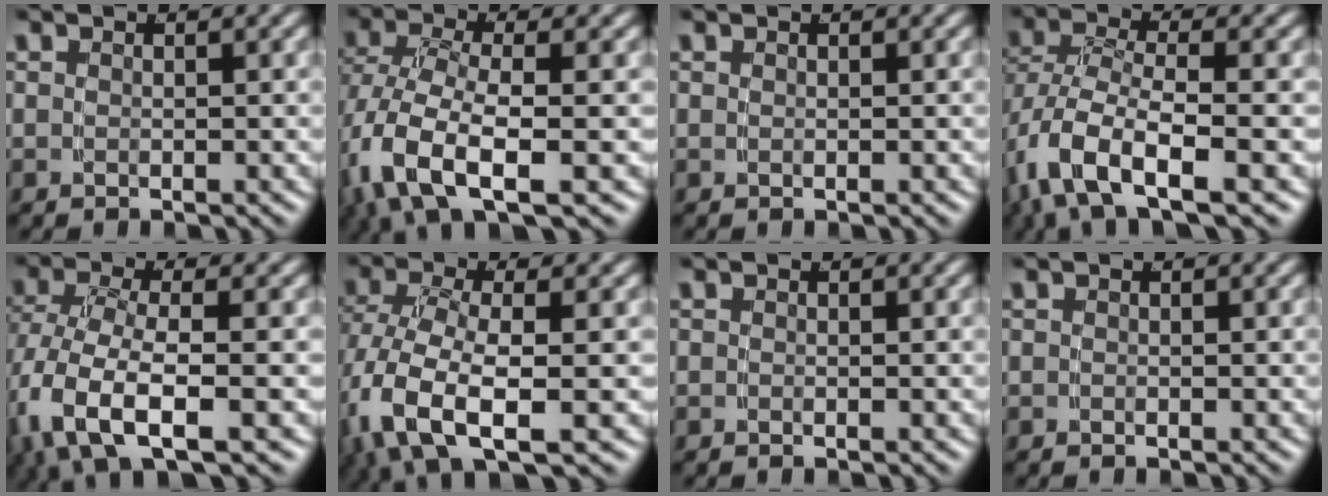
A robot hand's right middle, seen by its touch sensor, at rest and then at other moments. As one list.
[{"total": 6.9, "force": [-2.4, 3.5, 5.4], "torque": [-0.145, -0.041, -0.018]}, {"total": 0.0}, {"total": 6.1, "force": [-2.2, 2.8, 5.0], "torque": [-0.122, -0.032, -0.019]}, {"total": 7.2, "force": [-2.4, 4.1, 5.5], "torque": [-0.149, -0.045, -0.014]}, {"total": 7.5, "force": [-2.6, 4.3, 5.5], "torque": [-0.156, -0.045, -0.020]}, {"total": 0.0}, {"total": 0.0}]